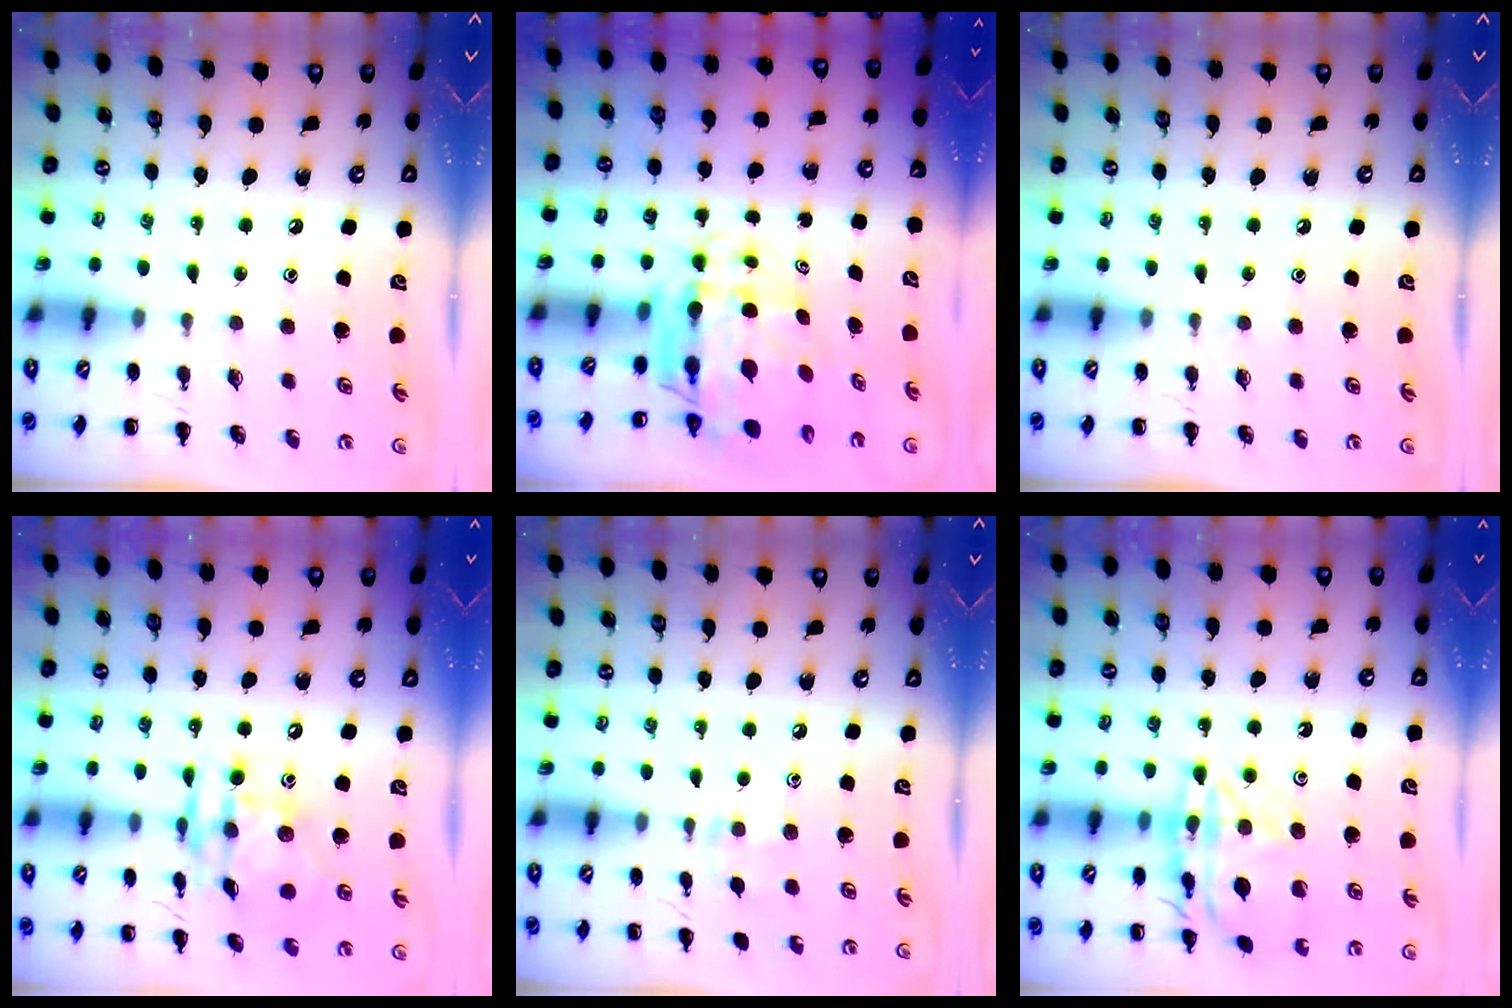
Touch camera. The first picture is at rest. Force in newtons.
{"total": 7.2, "press": 6.9, "slide": 2.0}
{"total": 0.0}
{"total": 14.9, "press": 14.7, "slide": 2.6}
{"total": 5.7, "press": 5.6, "slide": 1.5}
{"total": 16.1, "press": 16.1, "slide": 0.8}